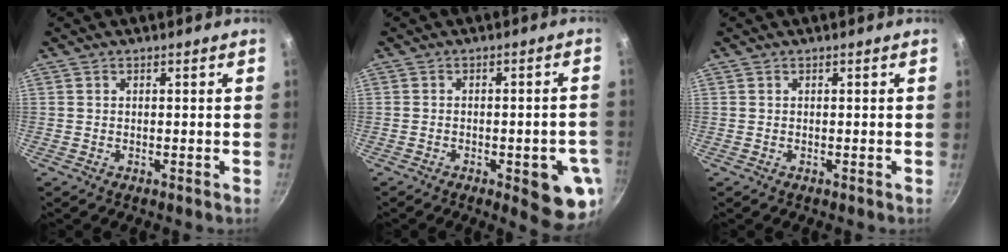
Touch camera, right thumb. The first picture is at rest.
{"total": 10.5, "force": [-3.6, 3.5, 9.2], "torque": [-0.083, 0.009, -0.041]}
{"total": 0.0}